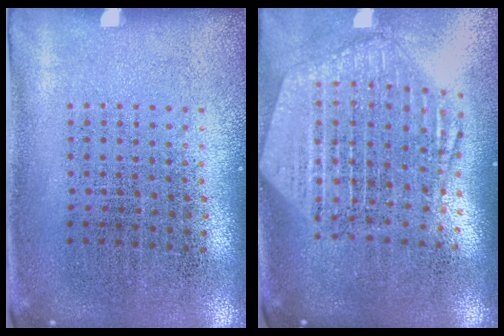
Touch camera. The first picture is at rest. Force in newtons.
{"total": 2.6, "press": 2.2, "slide": 1.3}